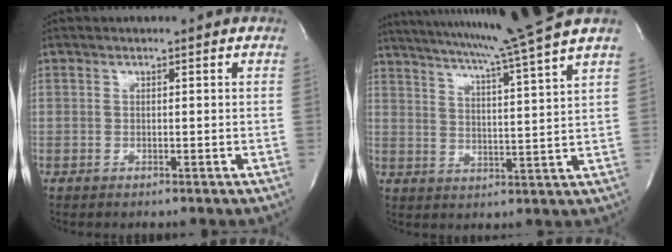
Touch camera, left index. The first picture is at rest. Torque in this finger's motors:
{"motor_torque": [0.12, -0.23, 0.25, 0.15]}